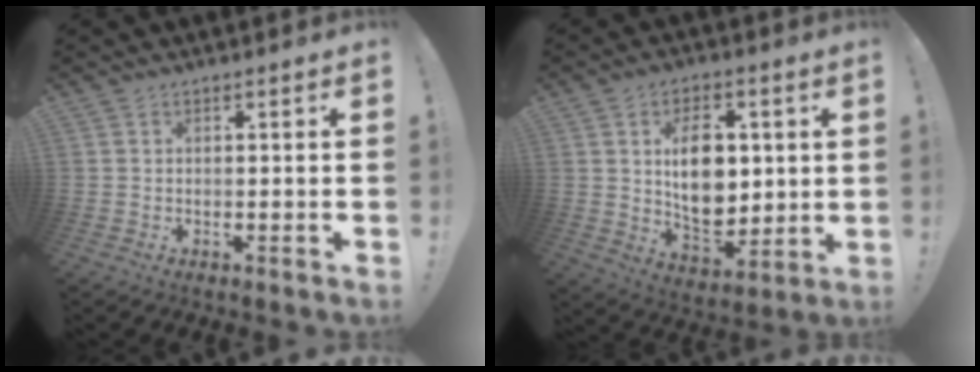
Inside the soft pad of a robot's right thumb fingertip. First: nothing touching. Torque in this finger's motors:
{"motor_torque": [-0.15, 0.94, 0.23, 0.06, 0.39]}